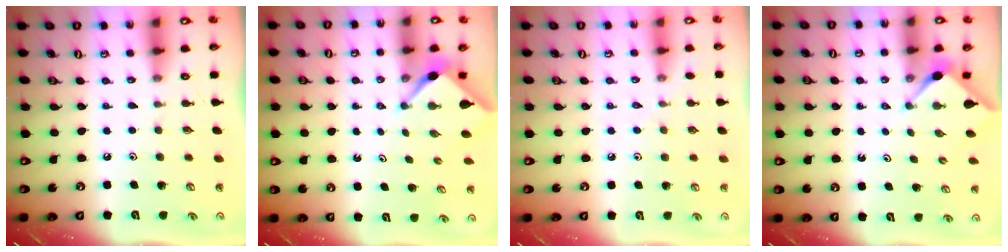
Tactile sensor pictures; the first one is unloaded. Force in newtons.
{"total": 2.1, "press": 2.1, "slide": 0.3}
{"total": 4.4, "press": 4.4, "slide": 0.7}
{"total": 3.0, "press": 3.0, "slide": 0.3}